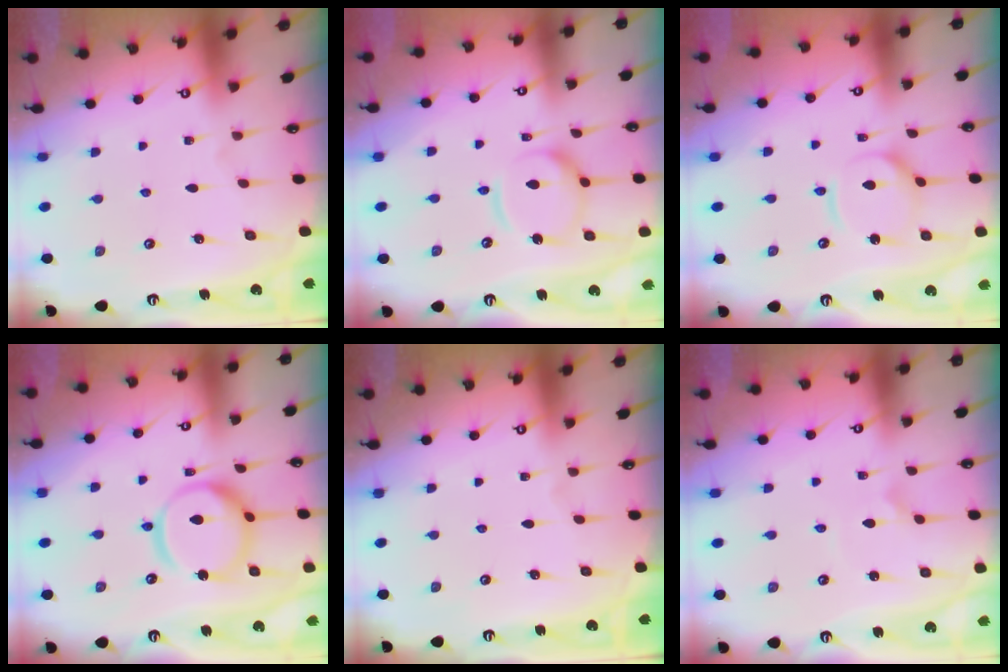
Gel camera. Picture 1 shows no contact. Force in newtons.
{"total": 12.8, "press": 12.8, "slide": 1.3}
{"total": 9.0, "press": 9.0, "slide": 0.7}
{"total": 15.6, "press": 15.6, "slide": 1.4}
{"total": 0.0}
{"total": 0.9, "press": 0.9, "slide": 0.0}